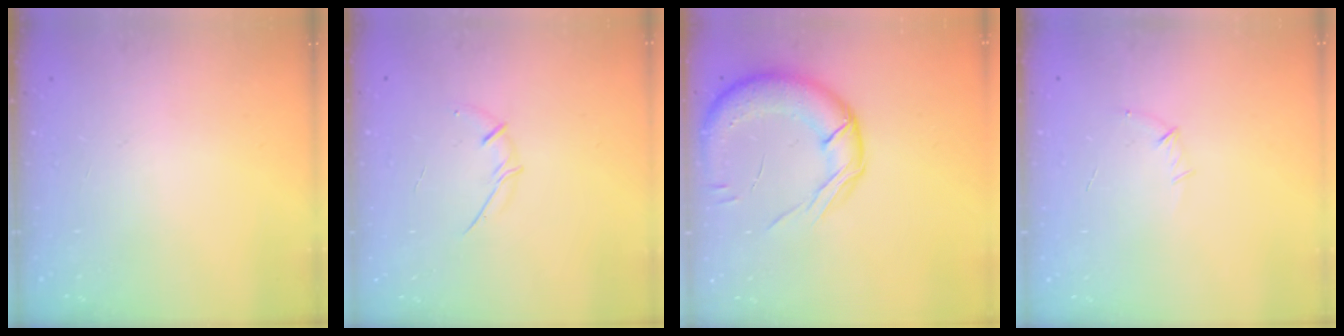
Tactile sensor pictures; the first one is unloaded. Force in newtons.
{"total": 5.6, "press": 5.6, "slide": 0.7}
{"total": 16.8, "press": 16.4, "slide": 3.4}
{"total": 5.5, "press": 5.3, "slide": 1.4}